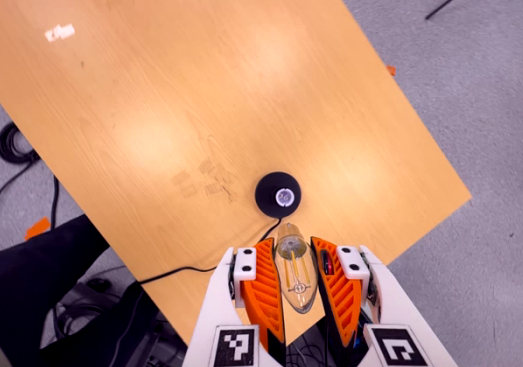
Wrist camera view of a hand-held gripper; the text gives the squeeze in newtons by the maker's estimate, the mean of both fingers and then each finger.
{"total": 19.4, "left": 20.5, "right": 18.3}